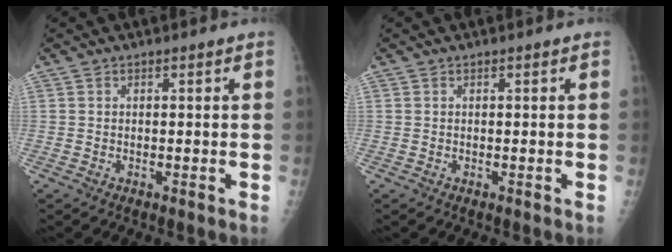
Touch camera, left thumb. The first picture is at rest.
{"total": 0.0}